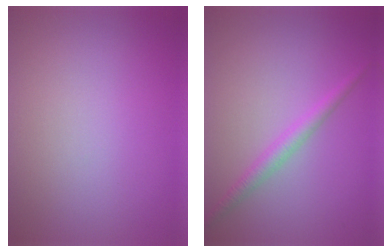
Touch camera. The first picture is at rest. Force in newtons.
{"total": 1.9, "press": 1.9, "slide": 0.1}